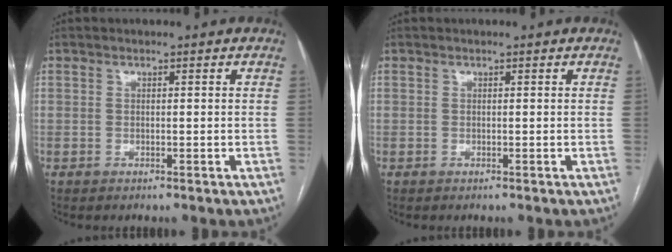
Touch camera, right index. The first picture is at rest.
{"total": 0.0}